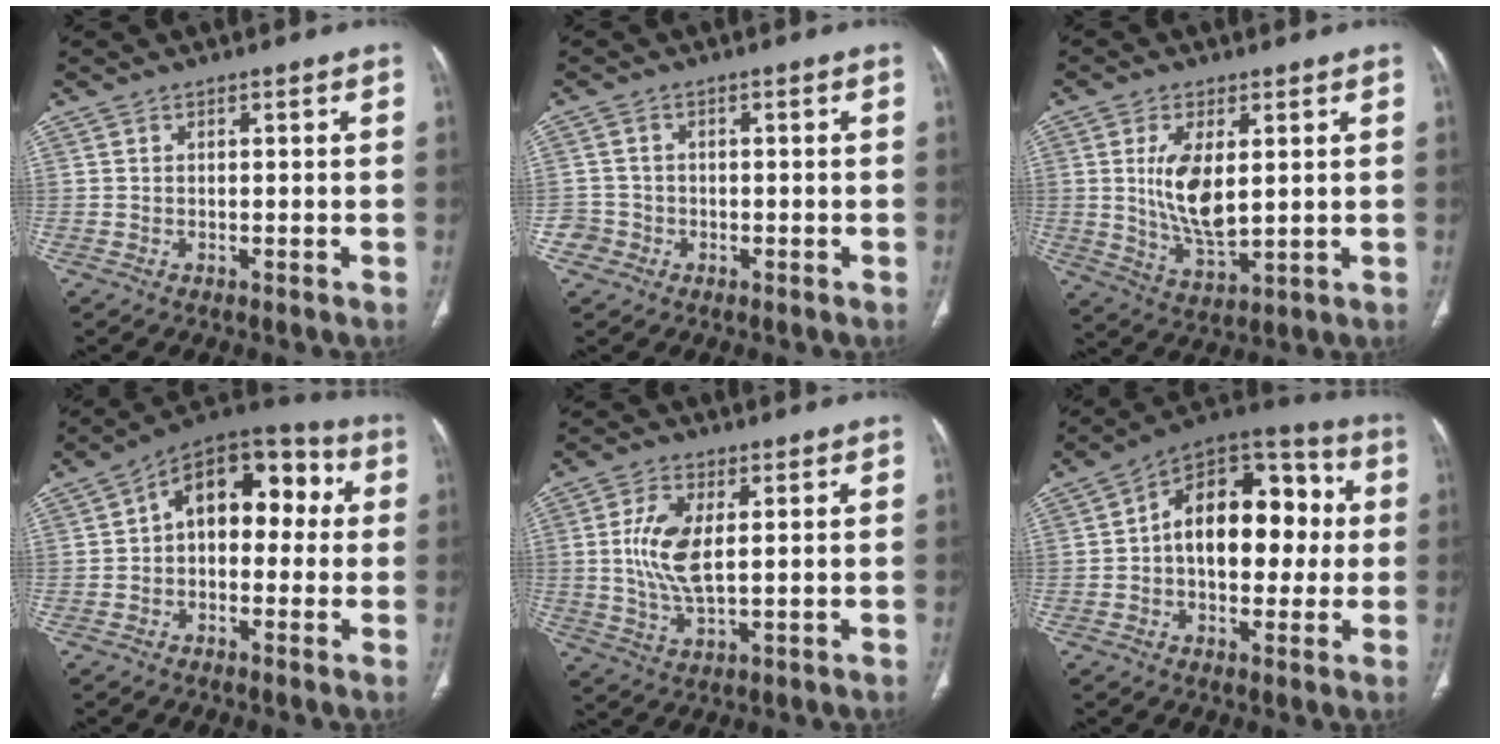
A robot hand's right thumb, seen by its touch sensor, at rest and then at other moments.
{"total": 2.8, "force": [-1.2, 2.5, -0.3], "torque": [0.016, 0.014, -0.028]}
{"total": 10.3, "force": [1.7, 4.8, 8.9], "torque": [-0.166, -0.021, 0.043]}
{"total": 14.5, "force": [1.7, 9.2, 11.1], "torque": [-0.113, 0.049, 0.009]}
{"total": 8.7, "force": [1.3, 3.9, 7.7], "torque": [-0.165, -0.009, 0.029]}
{"total": 18.9, "force": [1.2, 11.8, 14.8], "torque": [-0.175, 0.042, 0.010]}